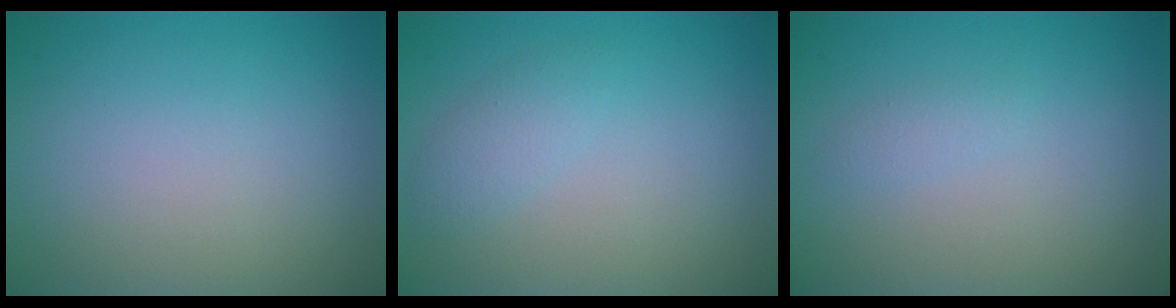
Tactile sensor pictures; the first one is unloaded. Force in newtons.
{"total": 1.6, "press": 1.6, "slide": 0.0}
{"total": 0.8, "press": 0.7, "slide": 0.1}